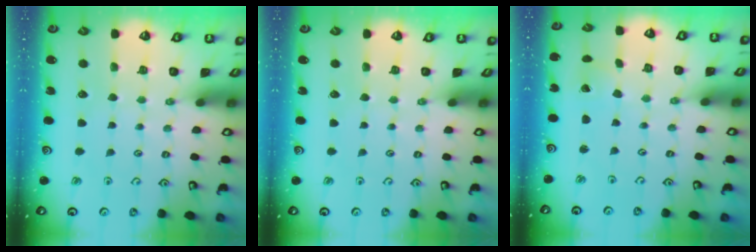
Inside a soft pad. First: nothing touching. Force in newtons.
{"total": 0.0}
{"total": 1.0, "press": 1.0, "slide": 0.0}